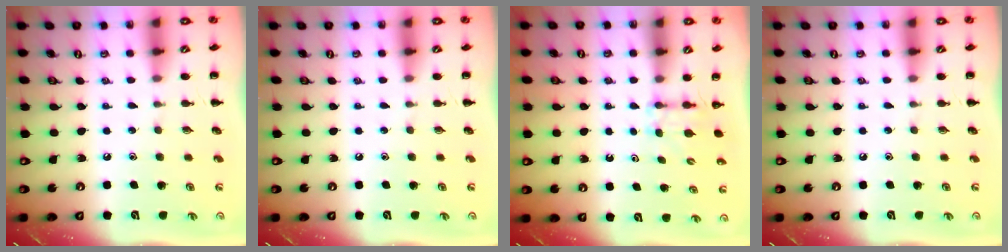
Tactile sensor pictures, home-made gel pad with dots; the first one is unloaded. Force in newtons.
{"total": 0.0}
{"total": 2.7, "press": 2.5, "slide": 1.1}
{"total": 0.0}